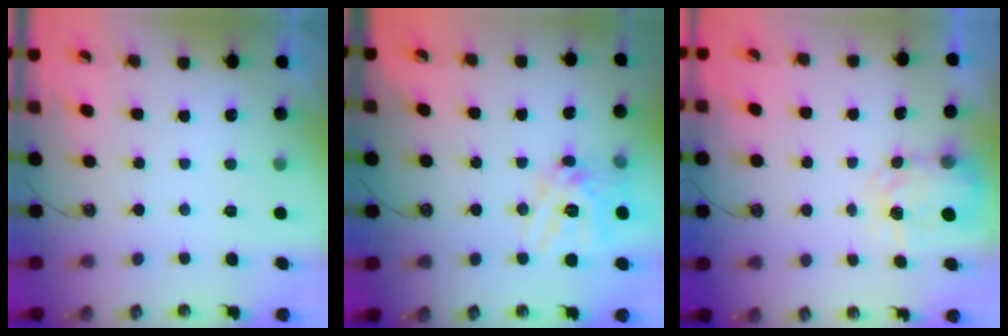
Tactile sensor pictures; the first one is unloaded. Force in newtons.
{"total": 15.5, "press": 15.3, "slide": 2.3}
{"total": 4.3, "press": 4.2, "slide": 0.5}